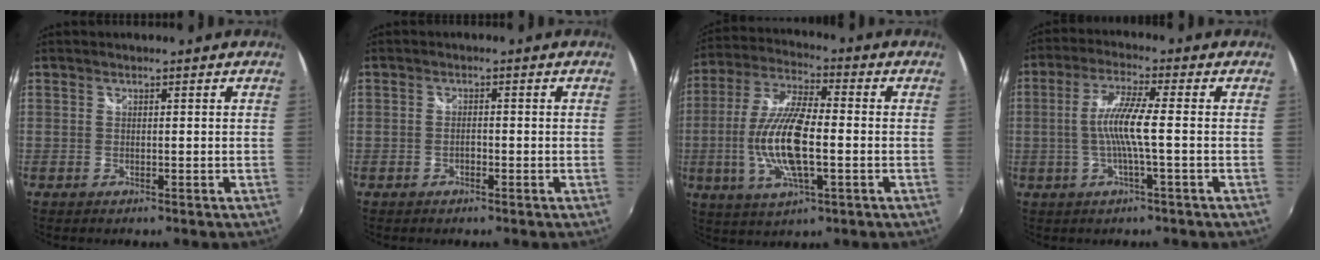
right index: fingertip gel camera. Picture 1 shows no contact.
{"total": 1.1, "force": [-0.6, 0.6, 0.7], "torque": [-0.014, 0.001, -0.012]}
{"total": 14.5, "force": [-2.3, 4.4, 13.6], "torque": [-0.277, -0.004, -0.045]}
{"total": 7.4, "force": [-1.0, -0.2, 7.3], "torque": [-0.151, 0.001, -0.018]}